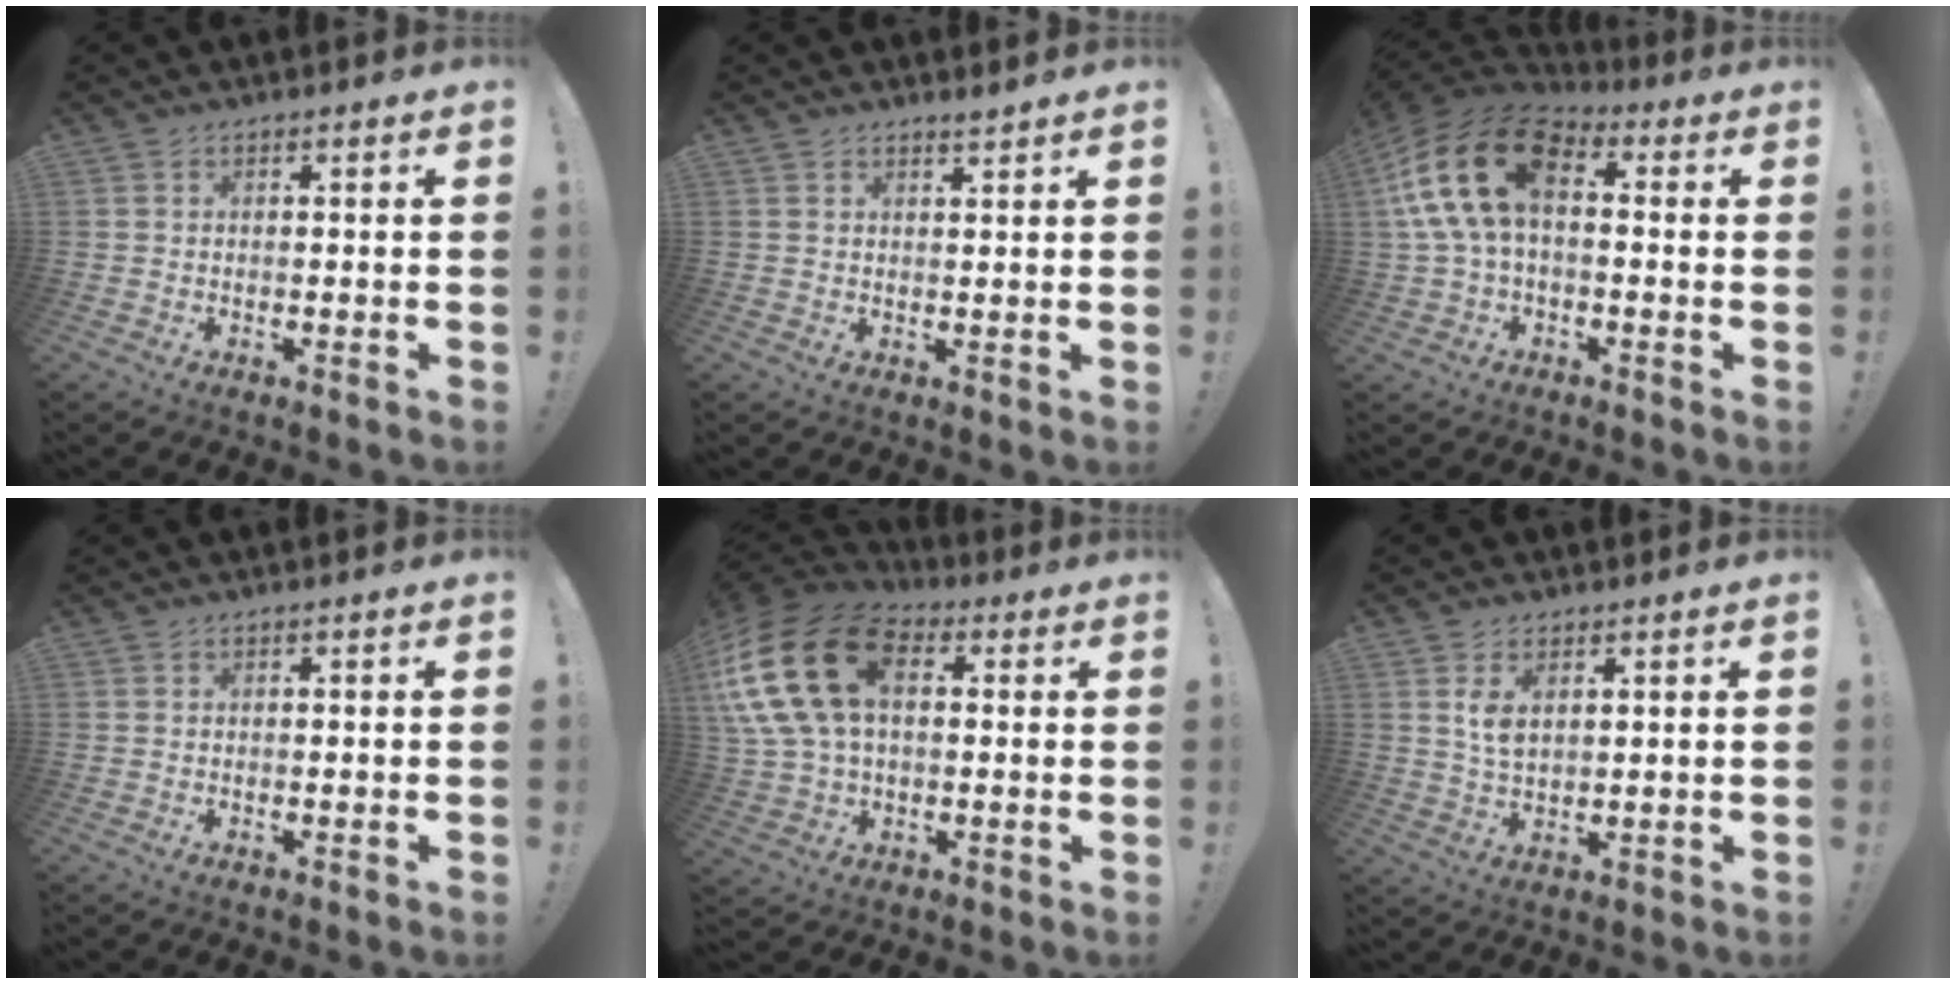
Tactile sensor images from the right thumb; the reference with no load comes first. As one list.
[{"total": 1.7, "force": [1.6, 0.1, 0.7], "torque": [-0.007, -0.011, 0.027]}, {"total": 17.0, "force": [4.0, 9.6, 13.4], "torque": [-0.264, 0.005, 0.079]}, {"total": 0.0}, {"total": 23.1, "force": [5.6, 15.2, 16.4], "torque": [-0.323, -0.004, 0.103]}, {"total": 5.4, "force": [2.4, 2.8, 4.0], "torque": [-0.073, -0.012, 0.039]}]